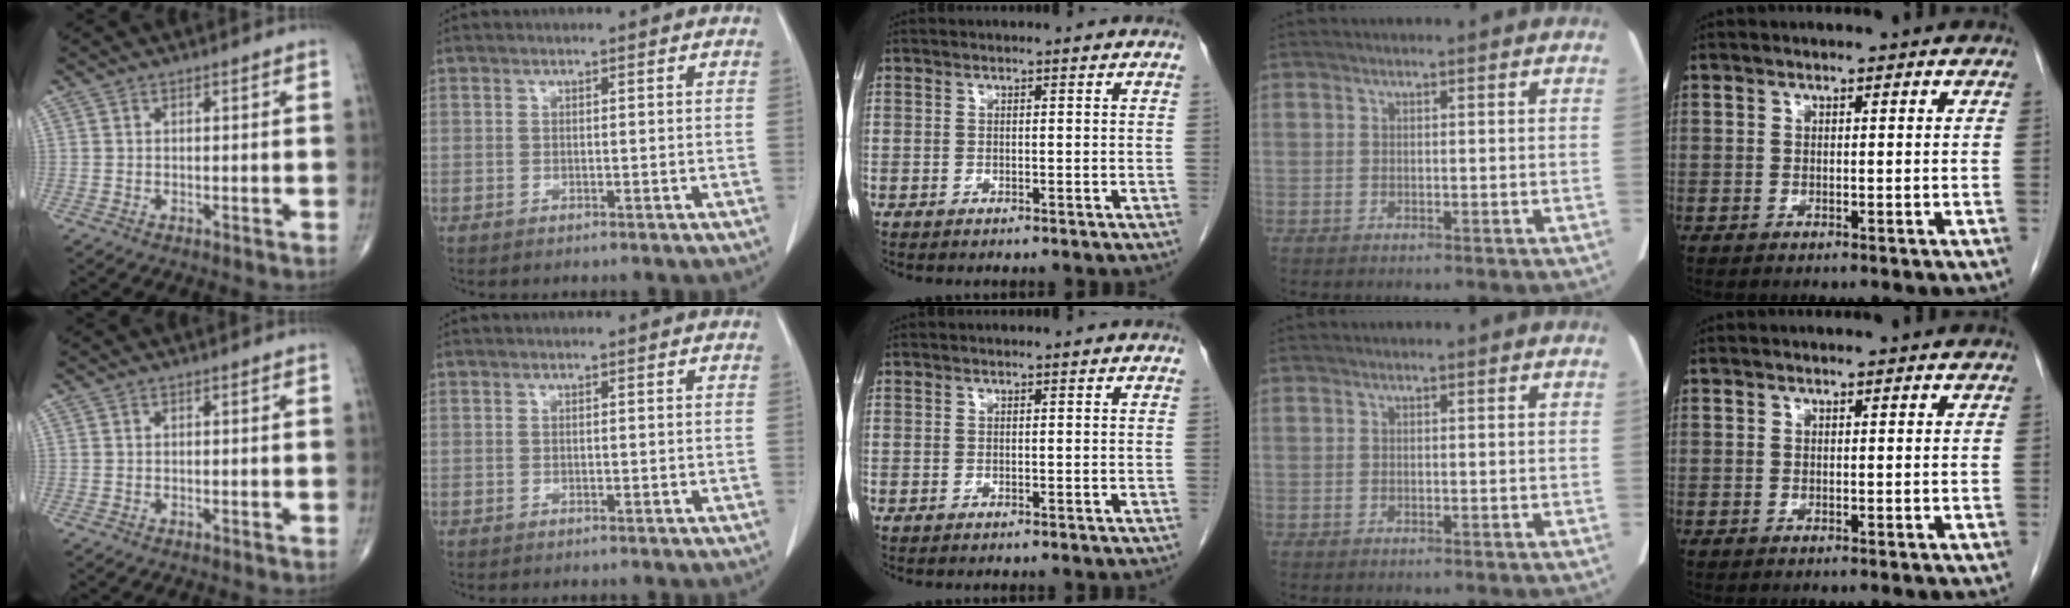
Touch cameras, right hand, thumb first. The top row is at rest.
{}